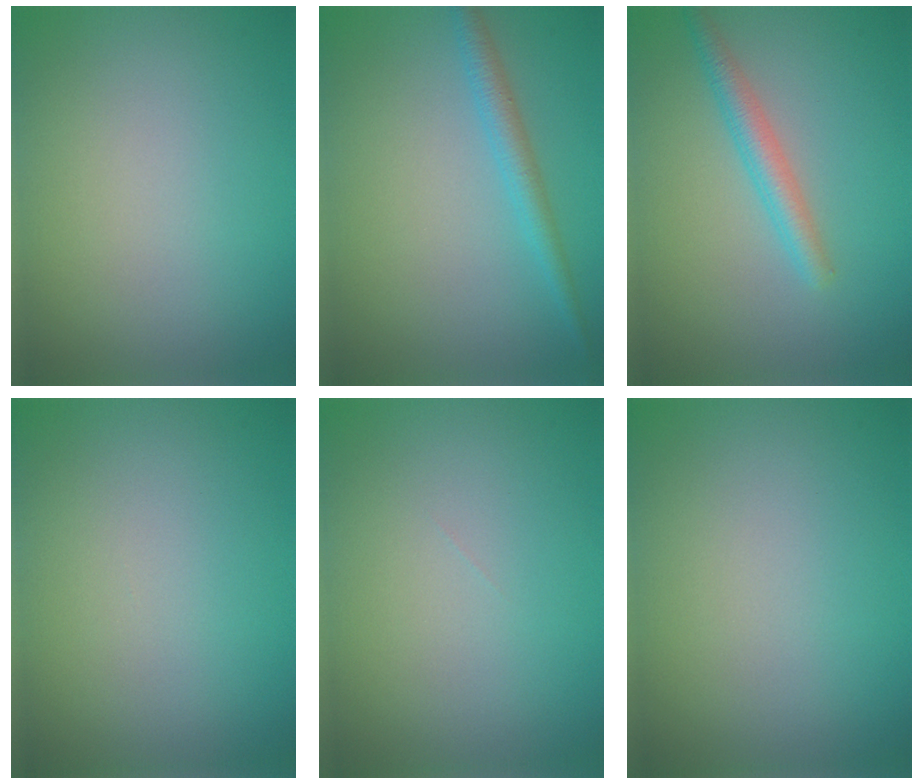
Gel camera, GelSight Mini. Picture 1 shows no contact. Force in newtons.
{"total": 2.3, "press": 2.3, "slide": 0.1}
{"total": 2.5, "press": 2.5, "slide": 0.2}
{"total": 0.0}
{"total": 0.0}
{"total": 0.0}